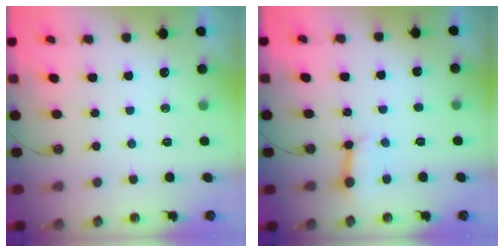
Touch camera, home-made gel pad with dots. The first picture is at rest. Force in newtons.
{"total": 4.7, "press": 4.7, "slide": 0.4}